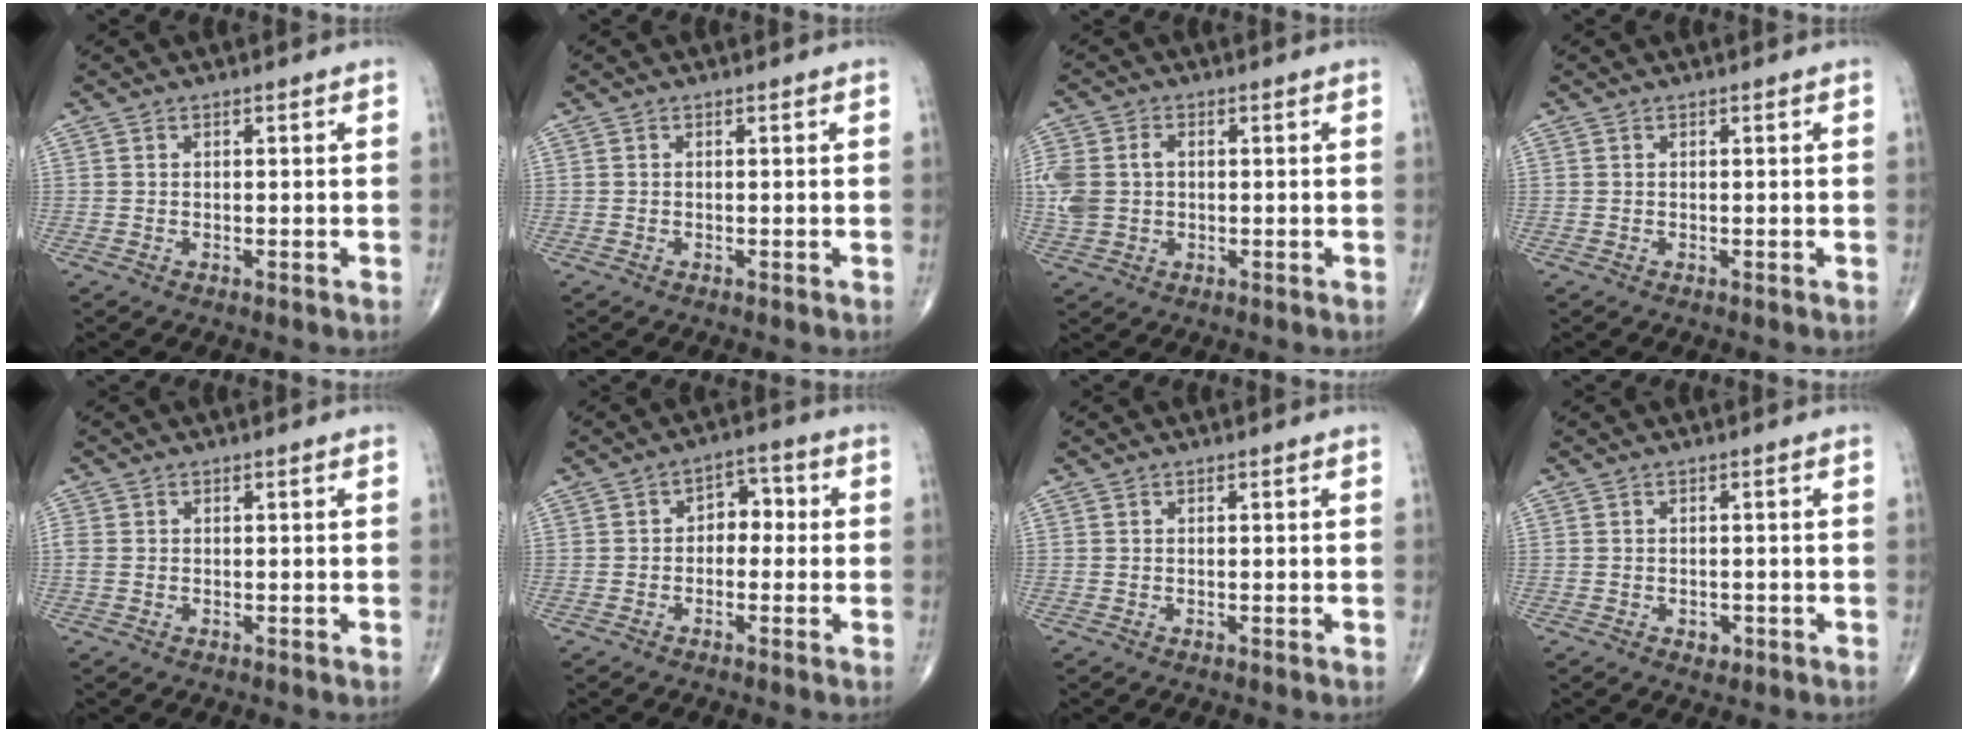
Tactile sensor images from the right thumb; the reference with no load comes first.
{"total": 0.0}
{"total": 8.7, "force": [0.5, 6.6, 5.7], "torque": [-0.146, 0.015, 0.013]}
{"total": 0.0}
{"total": 1.6, "force": [0.0, 1.2, 1.0], "torque": [-0.038, 0.000, -0.002]}
{"total": 4.8, "force": [-0.2, 3.5, 3.3], "torque": [-0.017, 0.021, -0.016]}
{"total": 0.0}
{"total": 1.7, "force": [-0.7, 1.3, 1.0], "torque": [-0.009, 0.001, -0.006]}